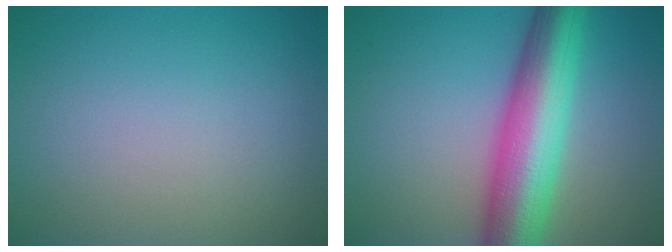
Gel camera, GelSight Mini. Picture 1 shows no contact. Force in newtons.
{"total": 10.1, "press": 10.1, "slide": 0.2}